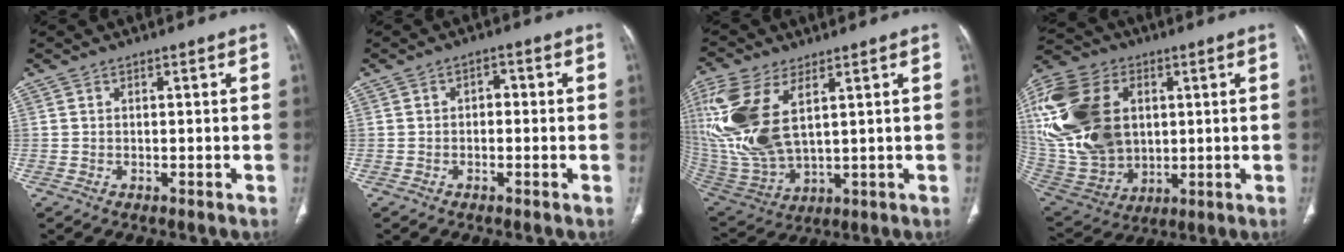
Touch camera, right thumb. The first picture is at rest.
{"total": 2.0, "force": [-0.3, 1.4, 1.4], "torque": [-0.007, 0.010, -0.013]}
{"total": 19.3, "force": [5.7, 9.6, 15.7], "torque": [-0.366, -0.023, 0.123]}
{"total": 29.2, "force": [5.7, 20.3, 20.2], "torque": [-0.448, 0.011, 0.124]}